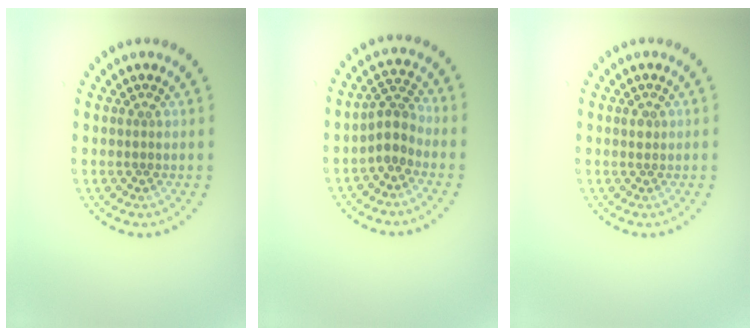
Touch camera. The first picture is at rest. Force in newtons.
{"total": 2.4, "press": 1.9, "slide": 1.4}
{"total": 0.8, "press": 0.7, "slide": 0.3}